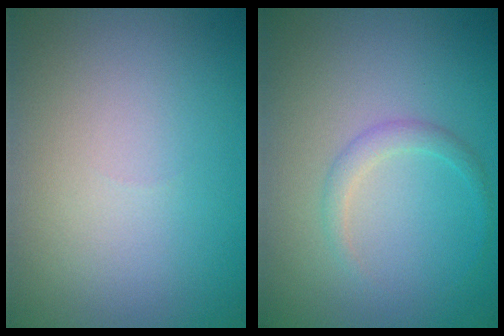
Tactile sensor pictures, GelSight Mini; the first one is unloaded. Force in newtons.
{"total": 1.4, "press": 1.4, "slide": 0.1}